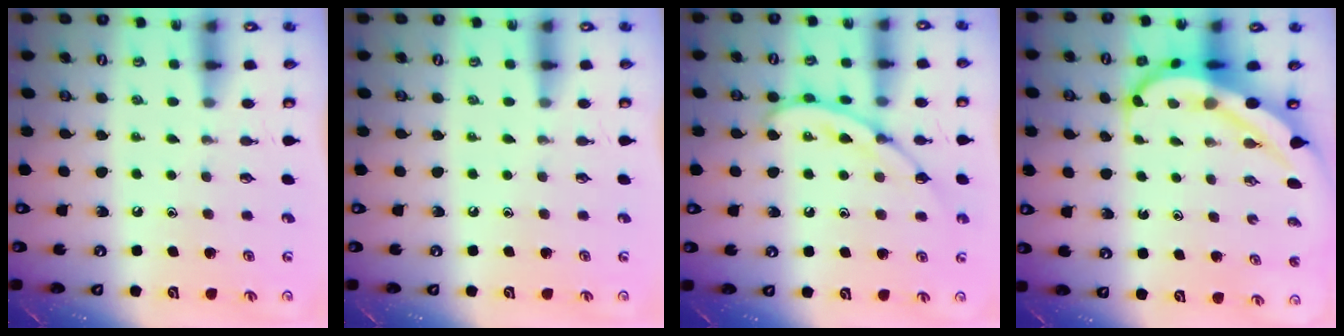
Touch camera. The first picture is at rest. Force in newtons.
{"total": 0.0}
{"total": 11.6, "press": 11.5, "slide": 0.8}
{"total": 7.6, "press": 7.5, "slide": 1.5}